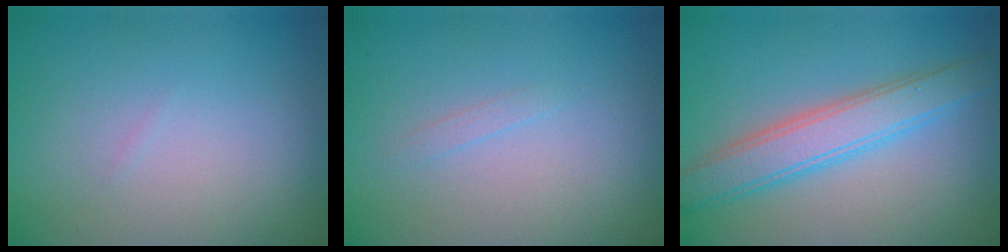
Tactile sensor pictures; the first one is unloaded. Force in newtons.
{"total": 0.6, "press": 0.6, "slide": 0.0}
{"total": 4.7, "press": 4.7, "slide": 0.1}